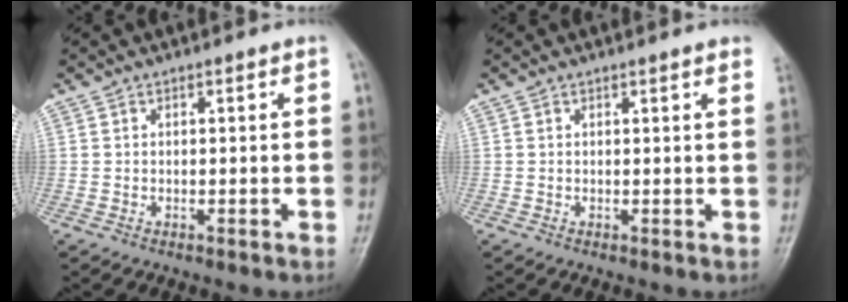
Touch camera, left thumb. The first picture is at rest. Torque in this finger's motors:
{"motor_torque": [0.61, 0.23, 0.33, -0.19, 0.00]}